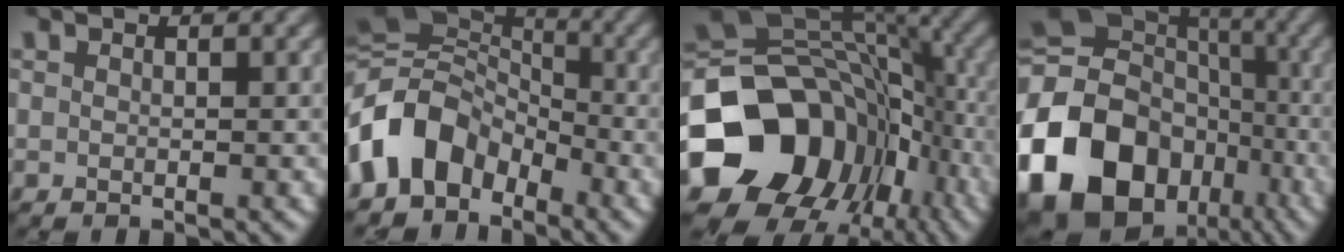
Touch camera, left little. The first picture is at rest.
{"total": 8.9, "force": [-3.8, 6.3, 5.0], "torque": [-0.082, 0.009, -0.088]}
{"total": 17.7, "force": [-6.9, 13.9, 8.5], "torque": [-0.179, -0.017, -0.111]}
{"total": 23.8, "force": [-10.4, 18.6, 10.6], "torque": [-0.195, -0.044, -0.199]}